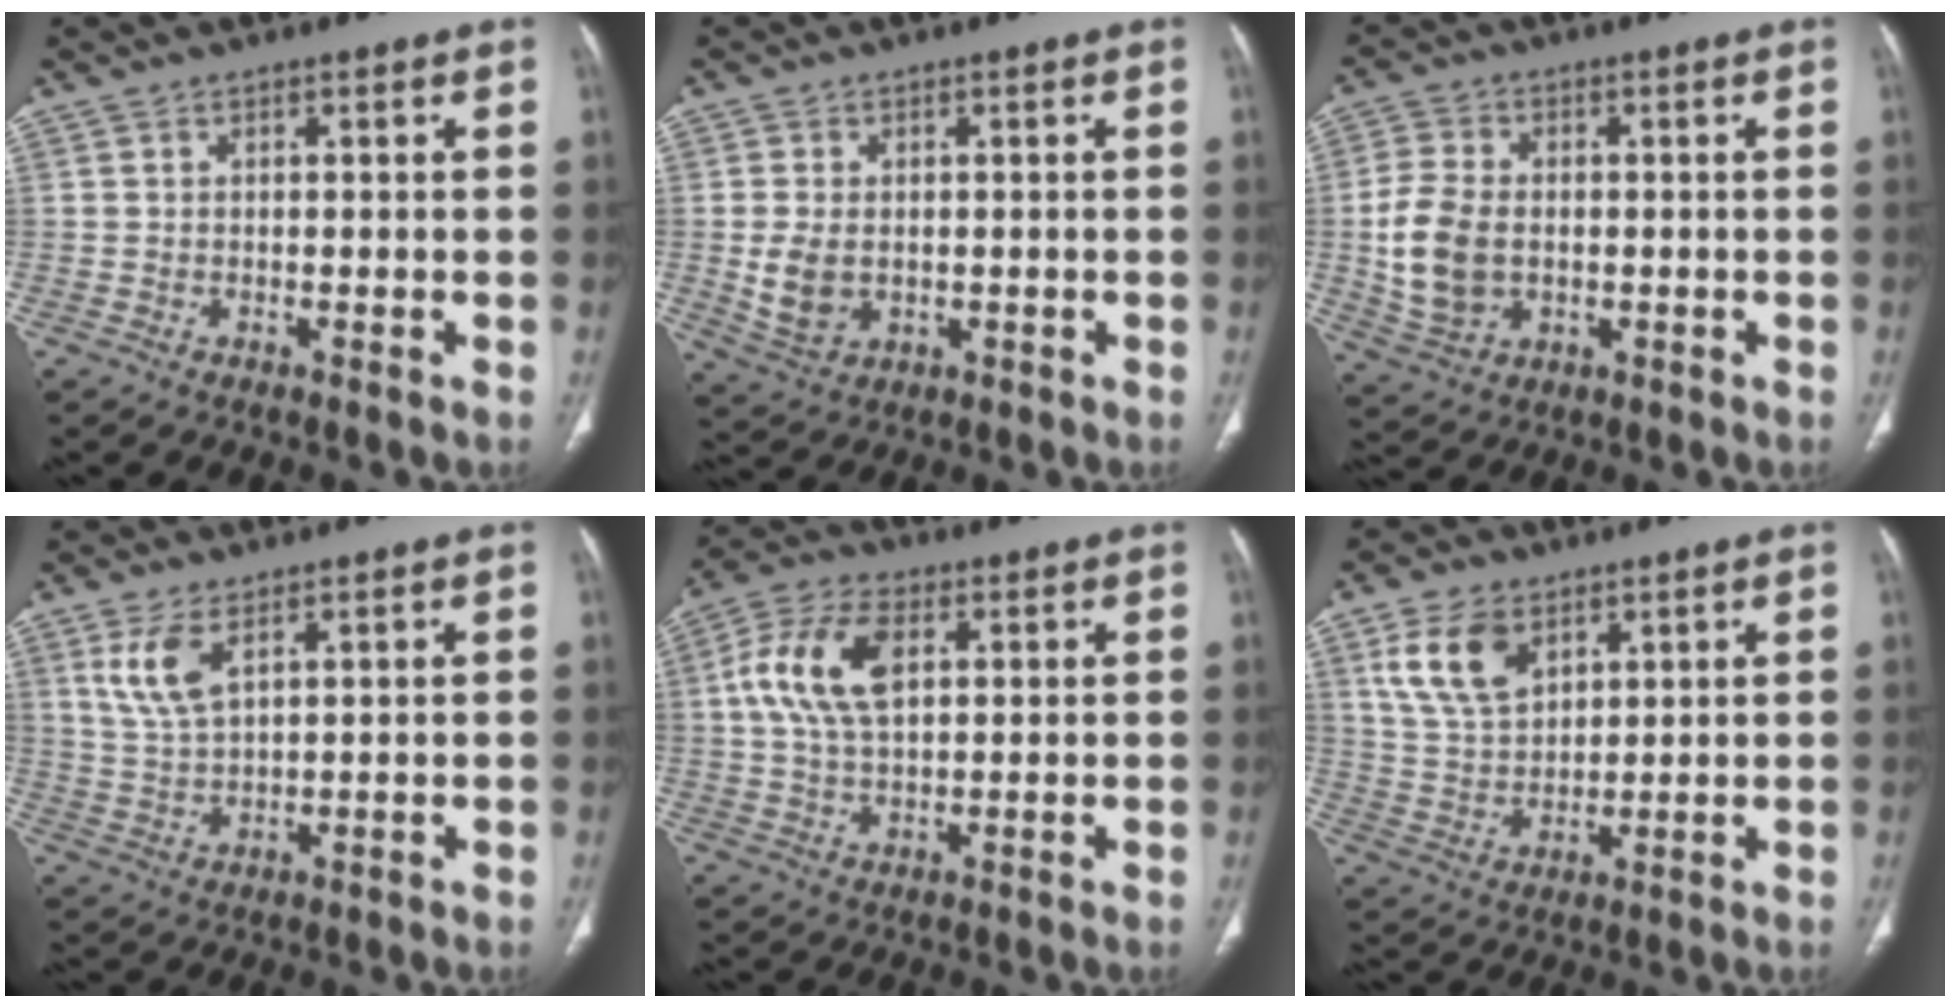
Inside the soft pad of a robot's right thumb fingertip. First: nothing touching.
{"total": 6.3, "force": [-0.3, 4.6, 4.3], "torque": [-0.079, -0.006, 0.007]}
{"total": 10.7, "force": [-0.6, 7.6, 7.5], "torque": [-0.143, 0.001, -0.006]}
{"total": 6.5, "force": [3.2, 2.7, 4.9], "torque": [-0.106, -0.009, 0.076]}
{"total": 11.9, "force": [2.9, 6.6, 9.5], "torque": [-0.190, 0.011, 0.051]}
{"total": 10.5, "force": [5.1, 6.5, 6.5], "torque": [-0.108, -0.016, 0.108]}